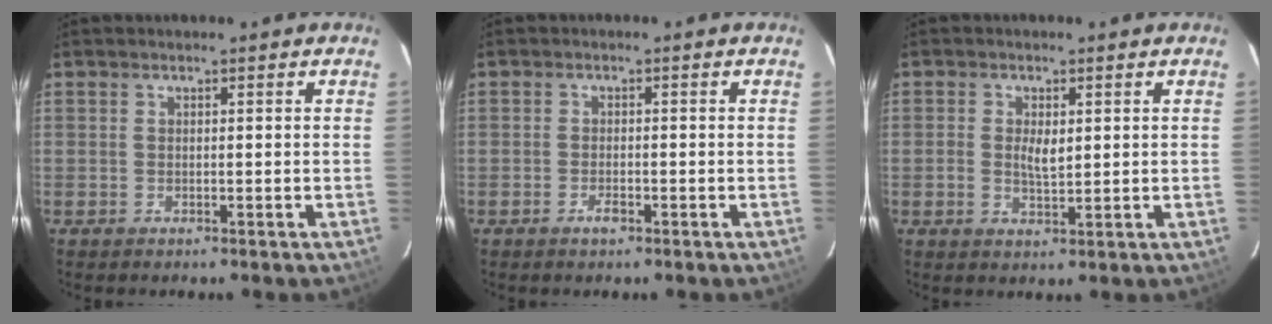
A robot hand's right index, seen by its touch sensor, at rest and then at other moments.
{"total": 1.8, "force": [-1.1, 0.7, 1.3], "torque": [-0.026, 0.000, -0.020]}
{"total": 3.2, "force": [0.4, 1.5, 2.8], "torque": [-0.053, -0.001, 0.007]}